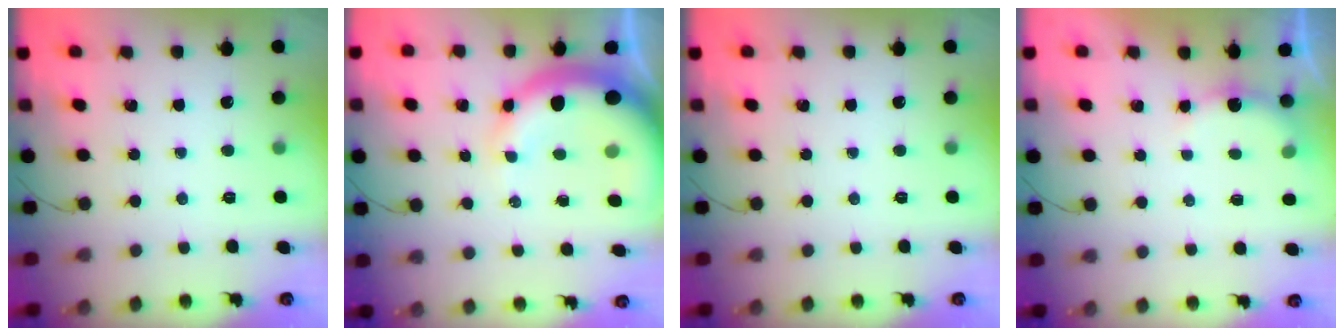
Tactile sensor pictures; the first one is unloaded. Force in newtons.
{"total": 14.1, "press": 13.8, "slide": 3.1}
{"total": 0.0}
{"total": 3.9, "press": 3.9, "slide": 0.3}